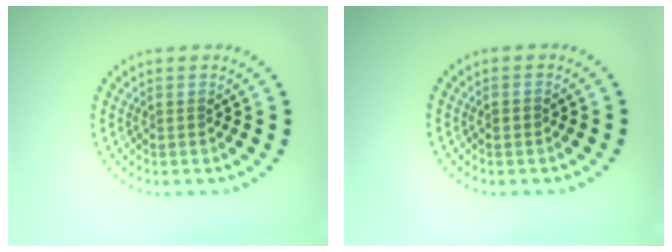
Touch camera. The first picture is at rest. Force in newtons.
{"total": 1.0, "press": 1.0, "slide": 0.2}